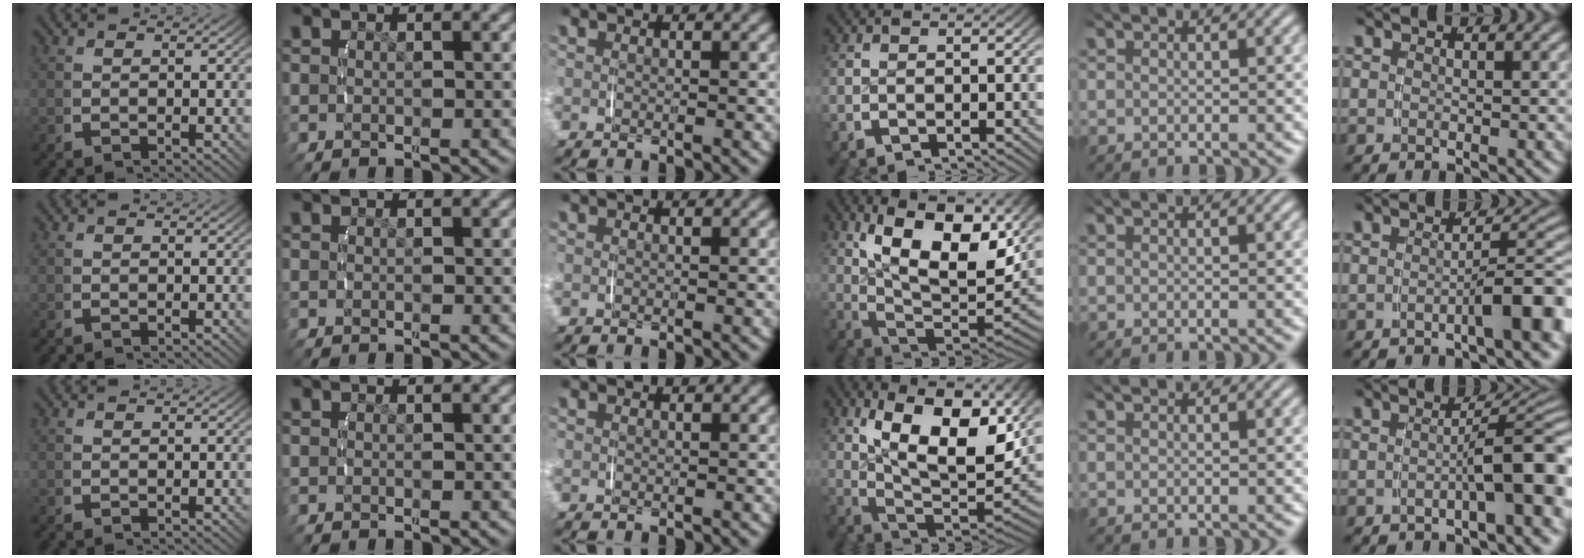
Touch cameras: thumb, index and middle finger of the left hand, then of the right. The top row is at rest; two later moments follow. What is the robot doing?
{"motion": "lift_and_place", "object": "phone"}